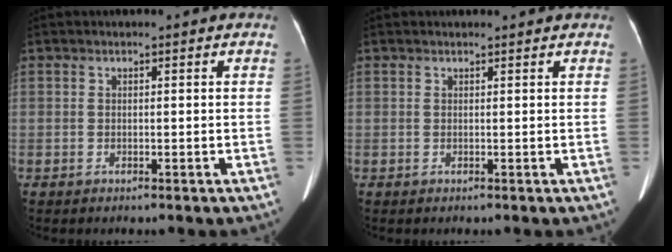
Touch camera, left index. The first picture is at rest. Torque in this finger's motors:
{"motor_torque": [-0.24, -0.23, 0.06, 0.02]}